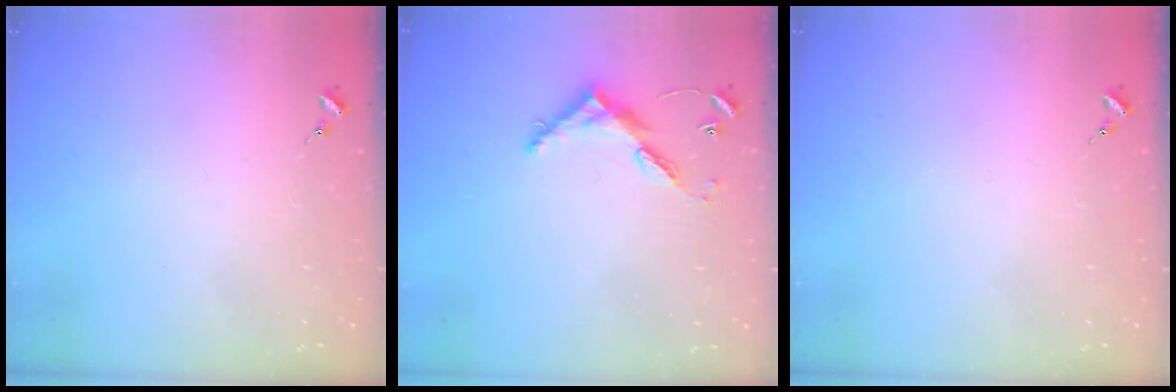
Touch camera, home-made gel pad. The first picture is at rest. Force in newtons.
{"total": 6.8, "press": 6.8, "slide": 0.5}
{"total": 0.0}